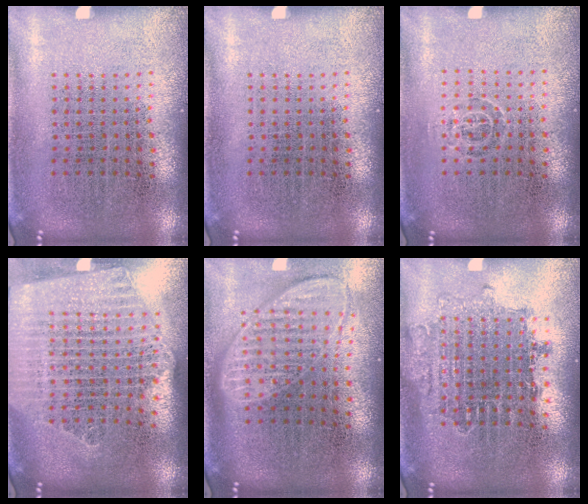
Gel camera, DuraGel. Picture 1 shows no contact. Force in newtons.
{"total": 0.0}
{"total": 0.7, "press": 0.5, "slide": 0.6}
{"total": 2.4, "press": 2.2, "slide": 1.2}
{"total": 1.8, "press": 1.4, "slide": 1.1}
{"total": 1.6, "press": 1.4, "slide": 0.7}